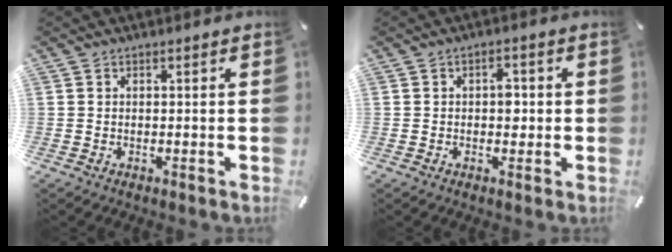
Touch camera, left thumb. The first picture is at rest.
{"total": 3.2, "force": [0.0, 2.1, 2.4], "torque": [-0.025, -0.002, -0.008]}